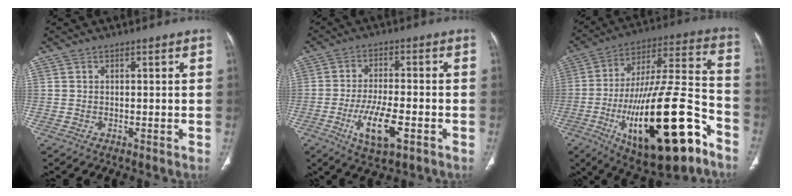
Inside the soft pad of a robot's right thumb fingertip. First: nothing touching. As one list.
[{"total": 9.8, "force": [-3.7, 3.5, 8.4], "torque": [-0.154, 0.005, -0.062]}, {"total": 29.8, "force": [-12.3, 10.0, 25.2], "torque": [-0.426, 0.054, -0.182]}]